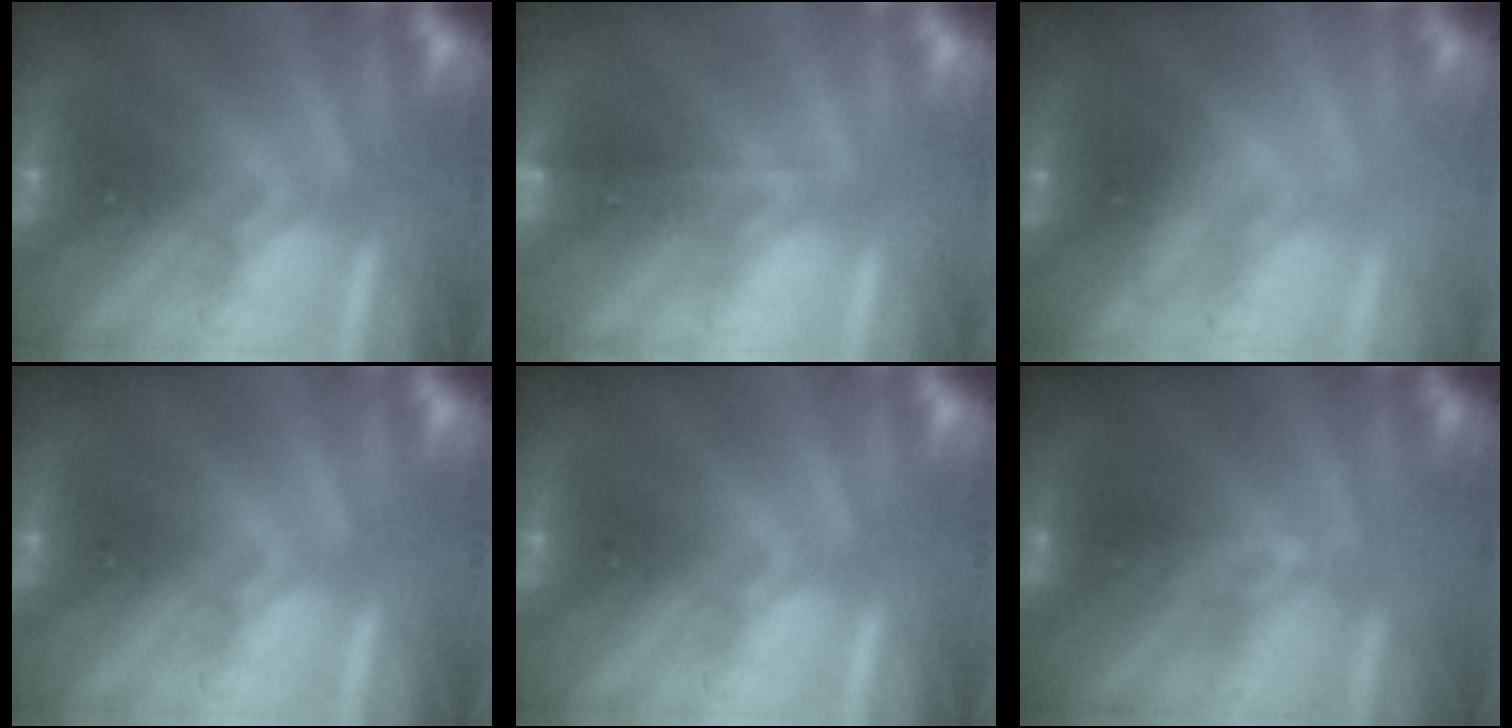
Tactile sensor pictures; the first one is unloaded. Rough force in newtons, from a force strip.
{"total": 1.6}
{"total": 2.1}
{"total": 0.0}
{"total": 0.0}
{"total": 2.9}